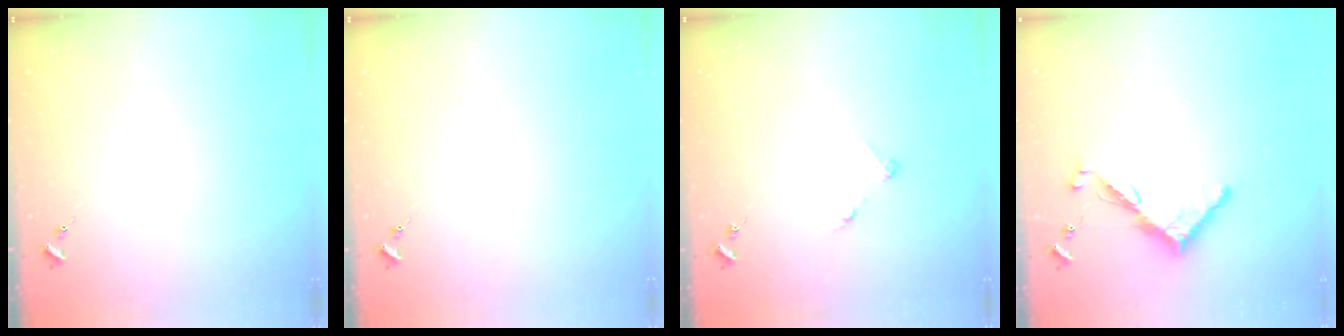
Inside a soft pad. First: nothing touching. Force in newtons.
{"total": 0.0}
{"total": 2.8, "press": 2.8, "slide": 0.3}
{"total": 7.7, "press": 7.7, "slide": 0.3}